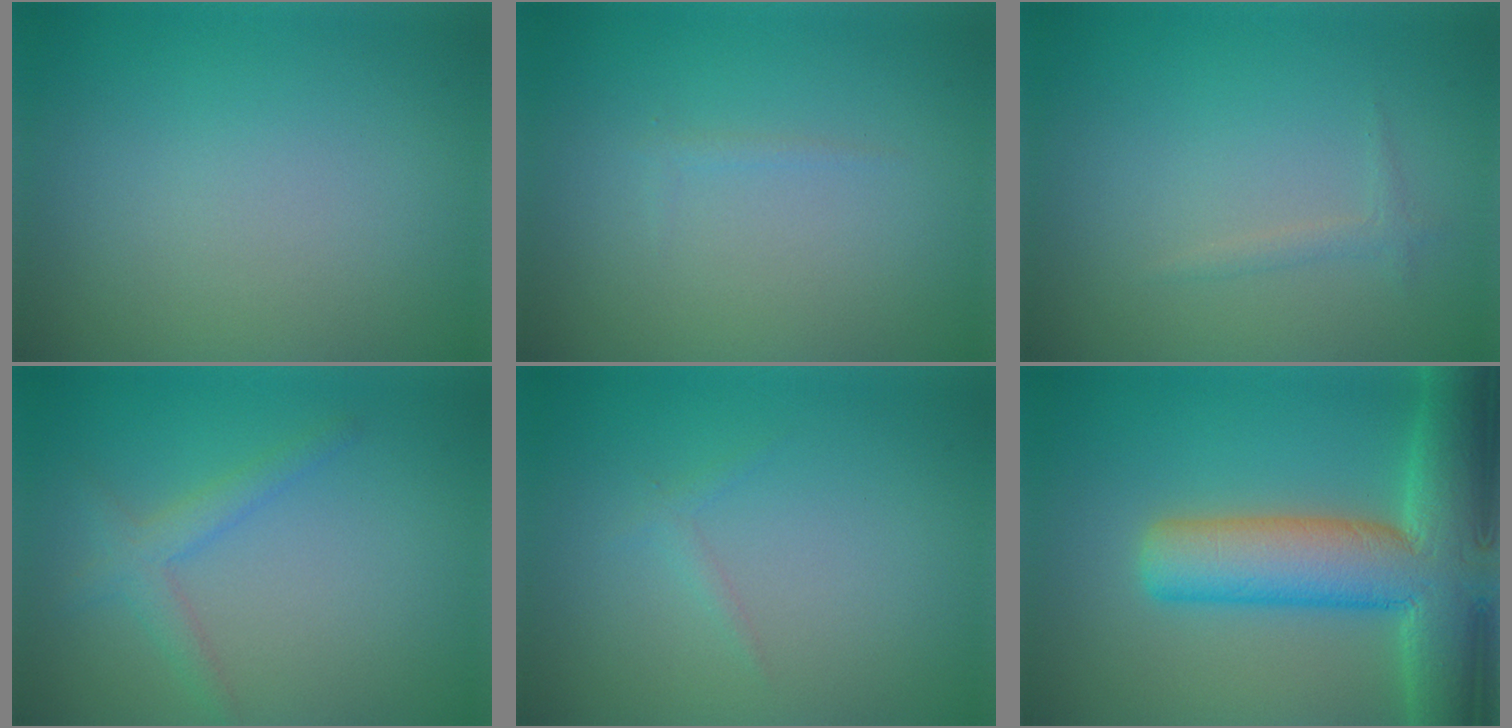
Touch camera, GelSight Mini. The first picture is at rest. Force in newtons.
{"total": 0.6, "press": 0.5, "slide": 0.1}
{"total": 0.8, "press": 0.8, "slide": 0.1}
{"total": 2.2, "press": 2.2, "slide": 0.1}
{"total": 0.7, "press": 0.7, "slide": 0.1}
{"total": 10.9, "press": 10.9, "slide": 0.7}